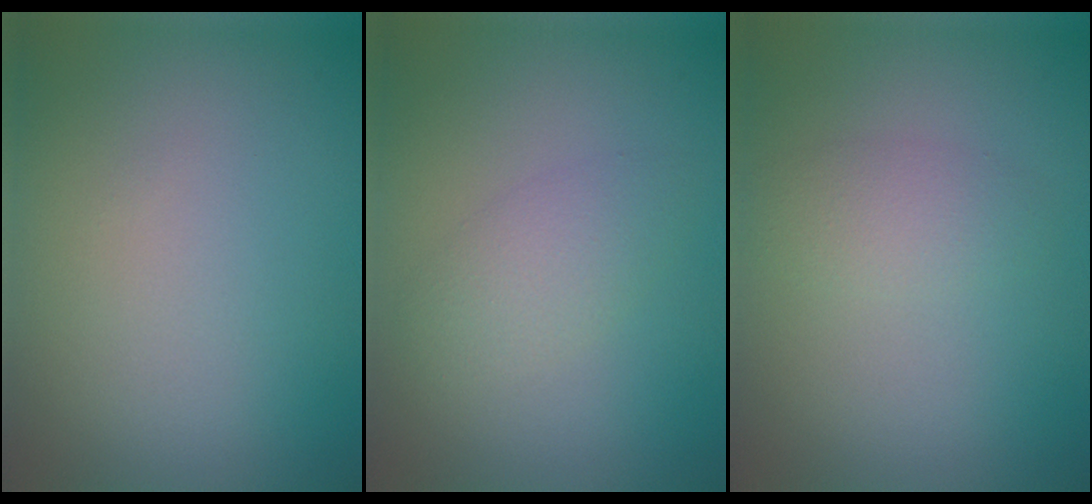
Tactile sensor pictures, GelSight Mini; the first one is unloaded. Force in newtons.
{"total": 2.4, "press": 2.4, "slide": 0.1}
{"total": 3.4, "press": 3.4, "slide": 0.1}